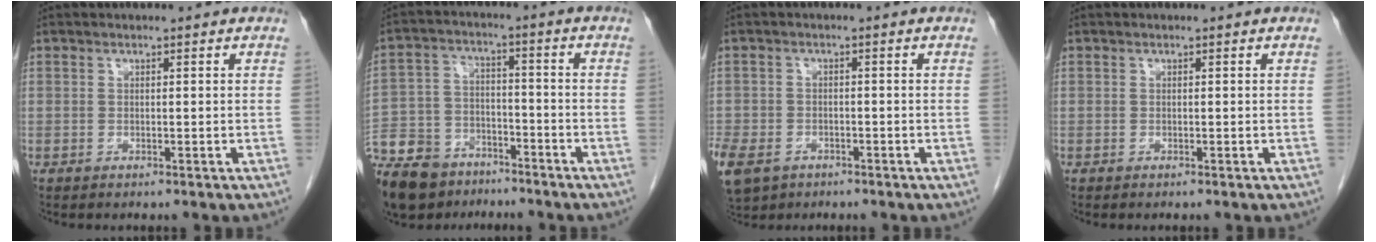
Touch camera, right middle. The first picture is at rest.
{"total": 15.9, "force": [-12.2, 8.1, 6.1], "torque": [-0.137, 0.005, -0.203]}
{"total": 19.0, "force": [-9.0, 14.5, 8.4], "torque": [-0.296, -0.029, -0.132]}
{"total": 0.0}